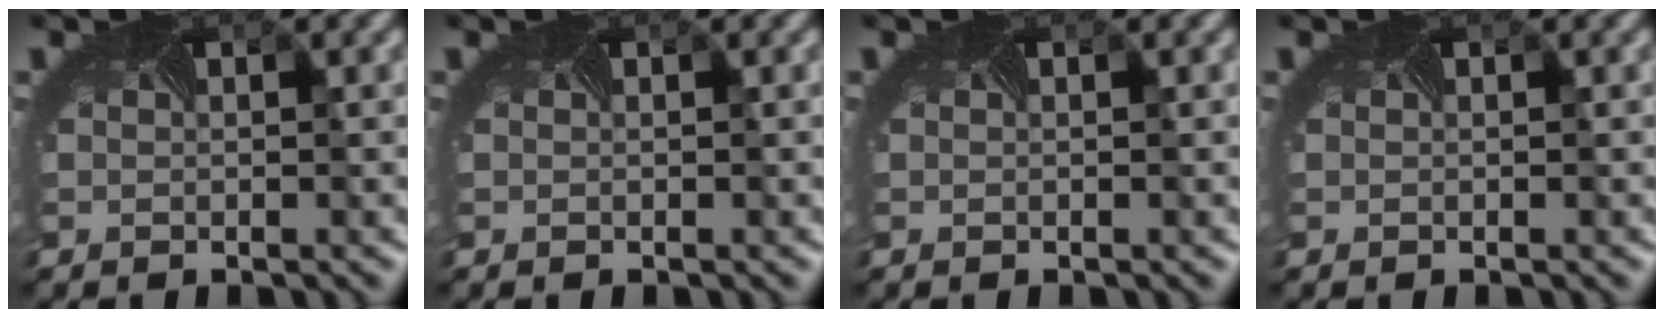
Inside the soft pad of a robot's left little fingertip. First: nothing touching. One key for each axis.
{"total": 0.0}
{"total": 0.0}
{"total": 0.0}